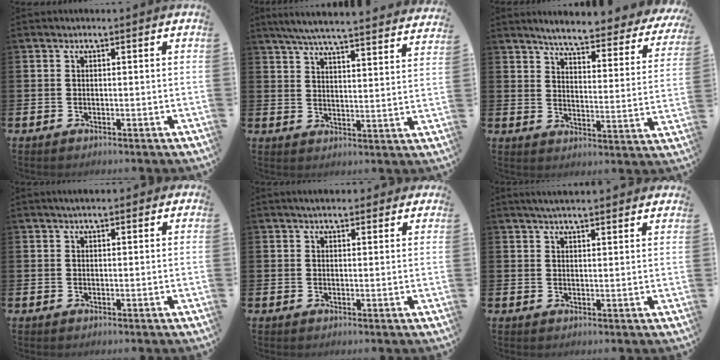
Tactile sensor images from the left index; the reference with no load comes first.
{"total": 6.2, "force": [5.9, 0.1, 1.8], "torque": [-0.048, -0.047, 0.100]}
{"total": 4.6, "force": [4.3, 0.4, 1.6], "torque": [-0.044, -0.041, 0.062]}
{"total": 2.0, "force": [1.7, 0.7, 0.8], "torque": [-0.004, 0.000, 0.028]}
{"total": 2.7, "force": [2.6, 0.8, 0.5], "torque": [-0.001, -0.007, 0.044]}
{"total": 3.5, "force": [3.4, 0.1, 0.8], "torque": [-0.016, -0.012, 0.061]}